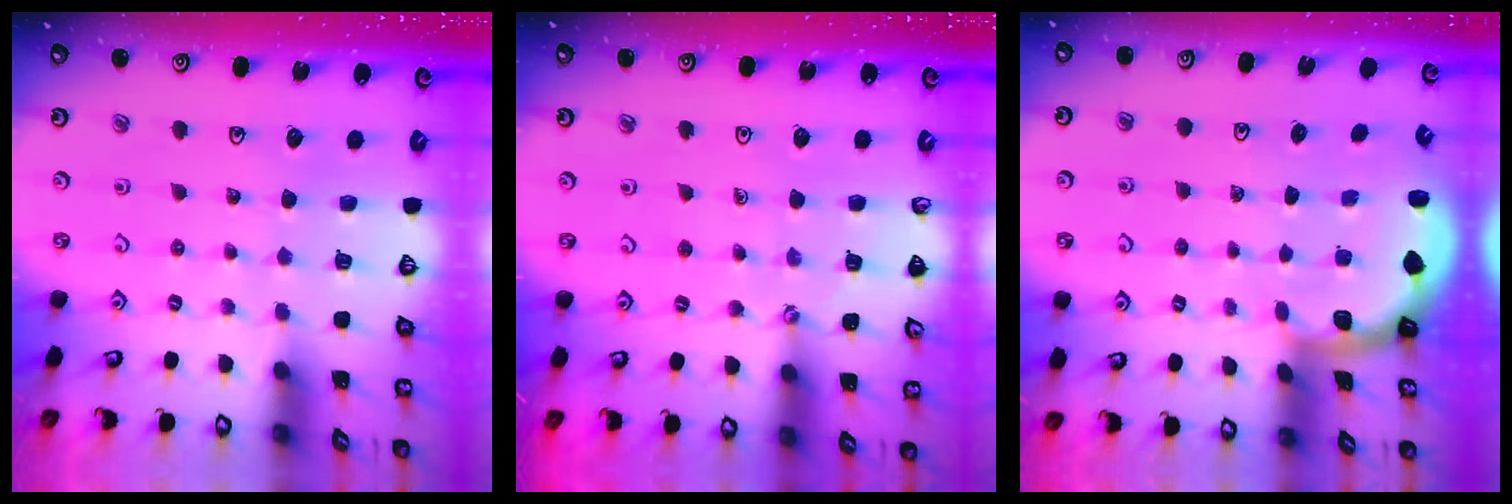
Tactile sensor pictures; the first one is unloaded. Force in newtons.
{"total": 2.7, "press": 2.7, "slide": 0.4}
{"total": 1.6, "press": 1.6, "slide": 0.1}